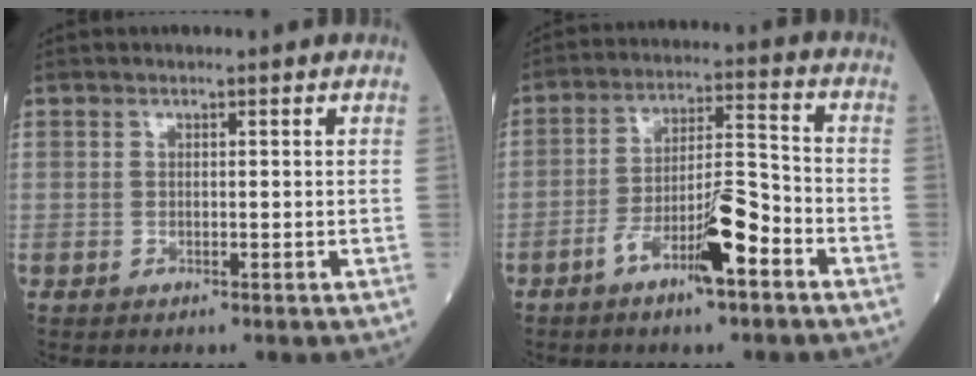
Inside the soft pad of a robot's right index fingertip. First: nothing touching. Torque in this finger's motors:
{"motor_torque": [1.16, -0.75, 0.61, 0.16]}